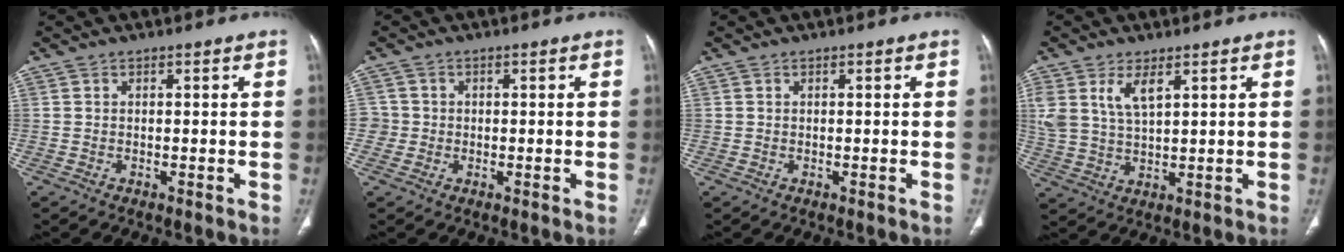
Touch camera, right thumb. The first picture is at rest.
{"total": 2.6, "force": [-0.4, 2.6, 0.0], "torque": [0.017, 0.009, -0.011]}
{"total": 0.0}
{"total": 7.1, "force": [3.5, 3.3, 5.3], "torque": [-0.109, -0.010, 0.079]}